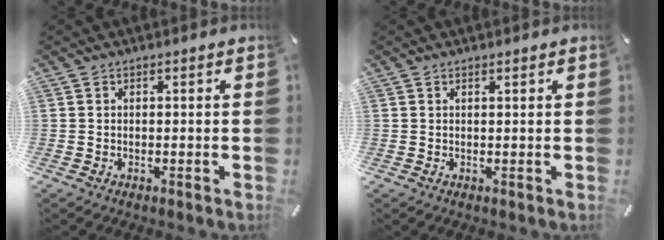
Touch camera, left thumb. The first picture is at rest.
{"total": 0.5, "force": [0.4, -0.1, 0.4], "torque": [-0.006, -0.001, 0.007]}